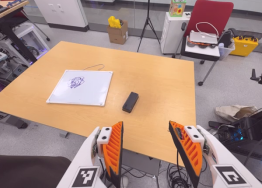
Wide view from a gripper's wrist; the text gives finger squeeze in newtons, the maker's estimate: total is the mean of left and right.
{"total": 0.0}